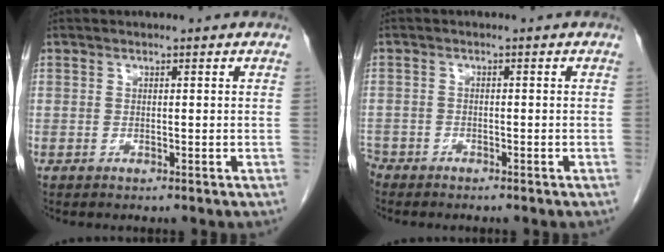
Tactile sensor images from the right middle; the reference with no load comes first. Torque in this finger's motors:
{"motor_torque": [0.97, -1.17, 0.07, -0.08]}